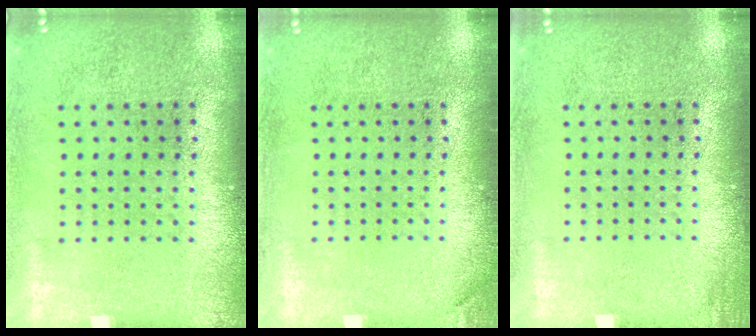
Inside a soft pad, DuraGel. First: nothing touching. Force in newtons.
{"total": 1.1, "press": 1.1, "slide": 0.3}
{"total": 0.9, "press": 0.9, "slide": 0.1}